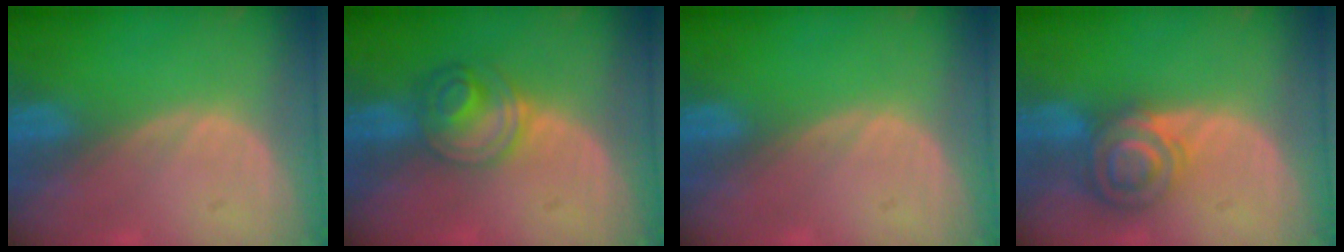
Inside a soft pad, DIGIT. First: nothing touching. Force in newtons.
{"total": 6.2, "press": 5.4, "slide": 3.0}
{"total": 0.0}
{"total": 7.3, "press": 6.1, "slide": 4.0}